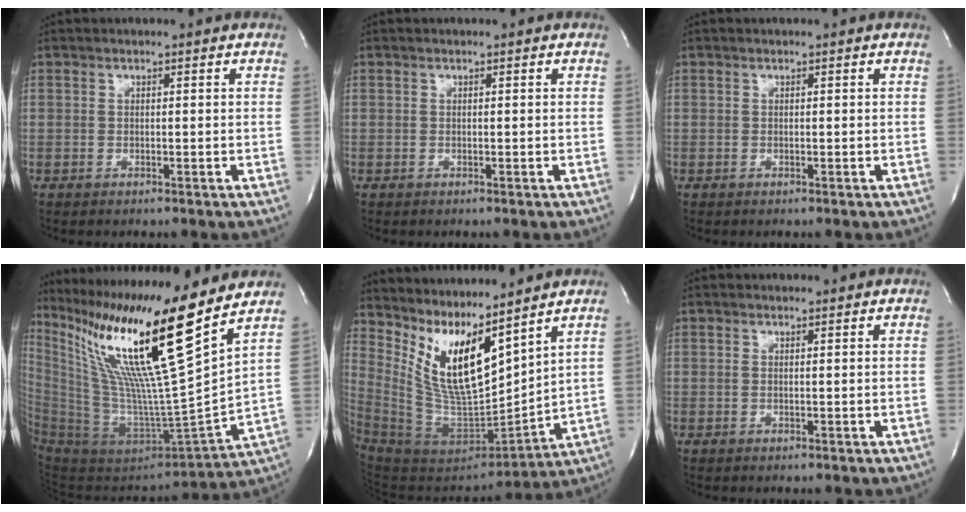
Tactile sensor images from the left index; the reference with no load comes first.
{"total": 0.0}
{"total": 0.0}
{"total": 26.6, "force": [18.2, -1.8, 19.3], "torque": [-0.371, -0.050, 0.325]}
{"total": 15.8, "force": [10.5, 3.0, 11.4], "torque": [-0.227, -0.028, 0.209]}
{"total": 0.0}